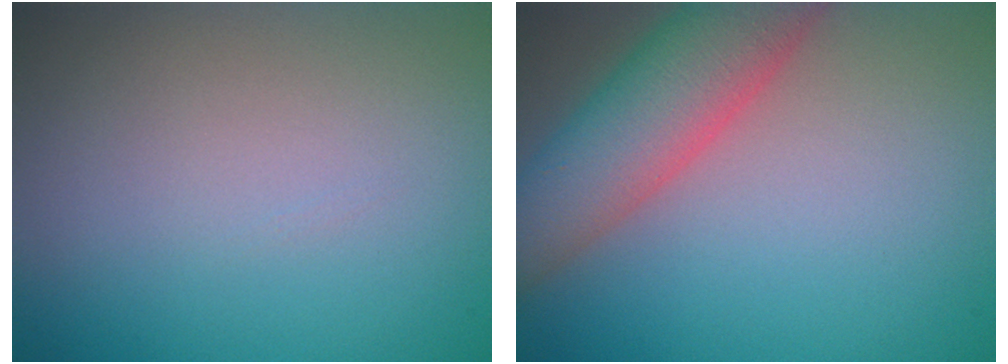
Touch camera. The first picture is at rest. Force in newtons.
{"total": 7.5, "press": 7.5, "slide": 0.5}